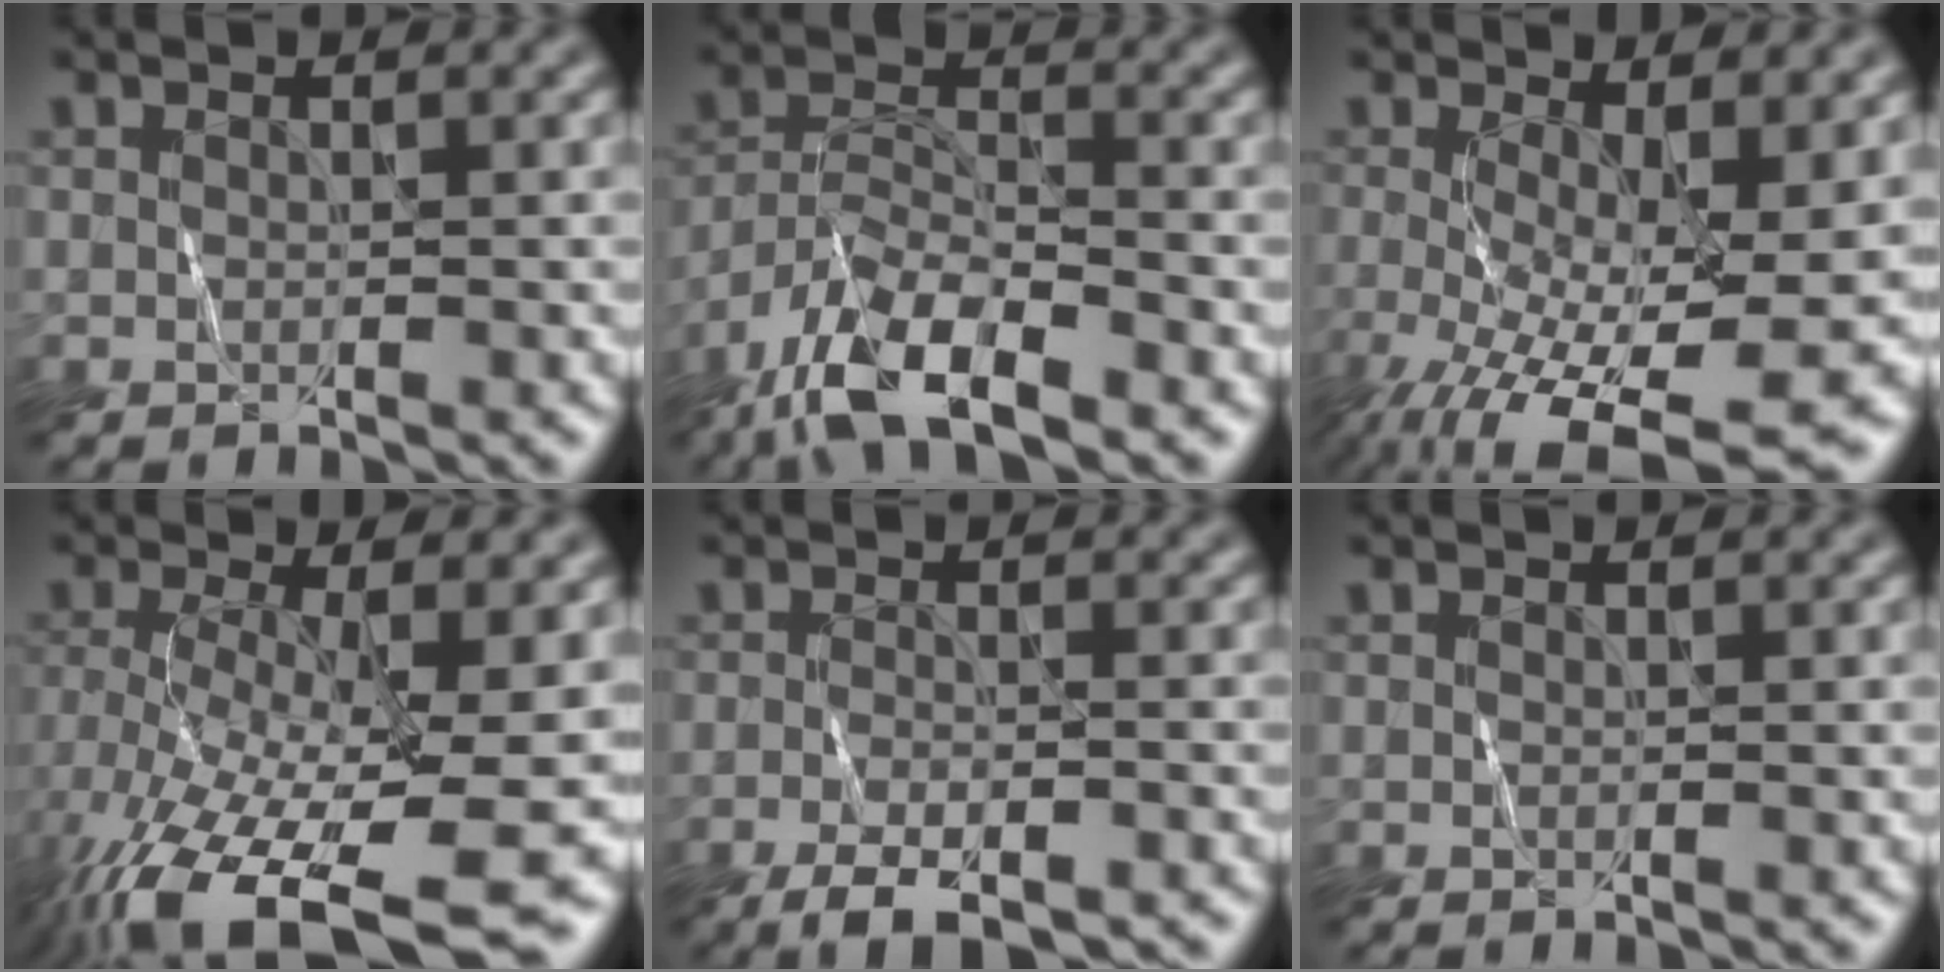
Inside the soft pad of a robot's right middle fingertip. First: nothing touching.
{"total": 8.2, "force": [-6.1, 2.6, 4.9], "torque": [-0.089, -0.001, -0.119]}
{"total": 11.8, "force": [-3.1, 4.8, 10.3], "torque": [-0.175, -0.031, -0.038]}
{"total": 14.7, "force": [-6.4, 5.9, 11.8], "torque": [-0.237, -0.031, -0.097]}
{"total": 3.8, "force": [-3.0, 0.8, 2.2], "torque": [-0.043, -0.005, -0.052]}
{"total": 0.0}